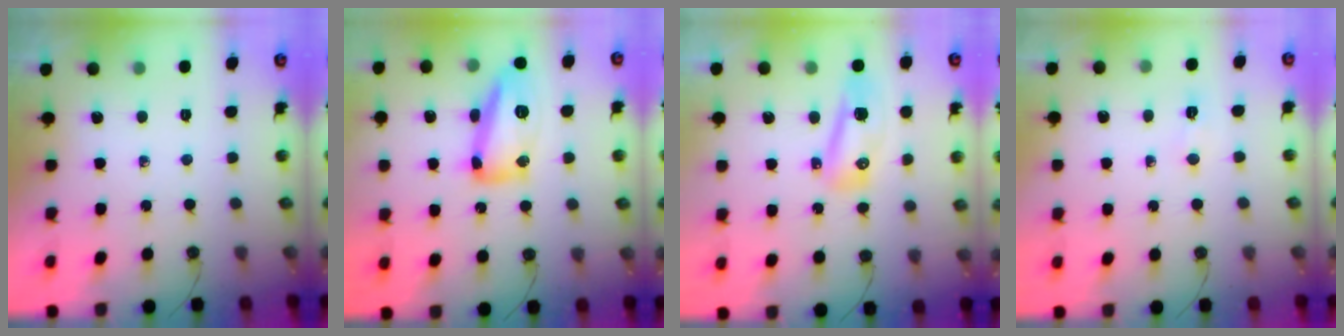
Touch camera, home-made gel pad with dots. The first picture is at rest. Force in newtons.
{"total": 15.8, "press": 15.8, "slide": 1.1}
{"total": 10.7, "press": 9.3, "slide": 5.2}
{"total": 3.1, "press": 2.8, "slide": 1.3}